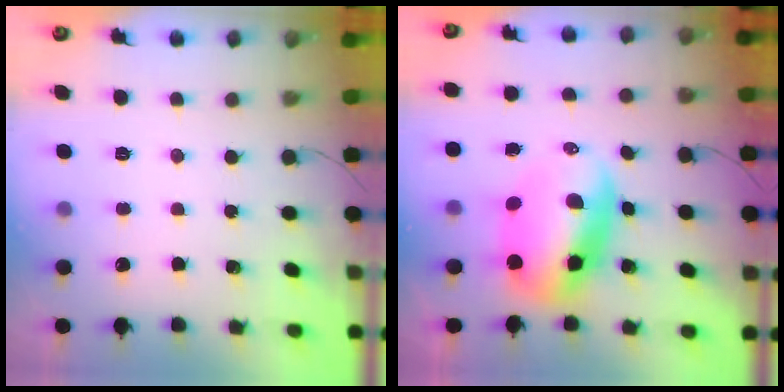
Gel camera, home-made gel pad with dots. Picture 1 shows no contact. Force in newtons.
{"total": 12.1, "press": 11.6, "slide": 3.2}